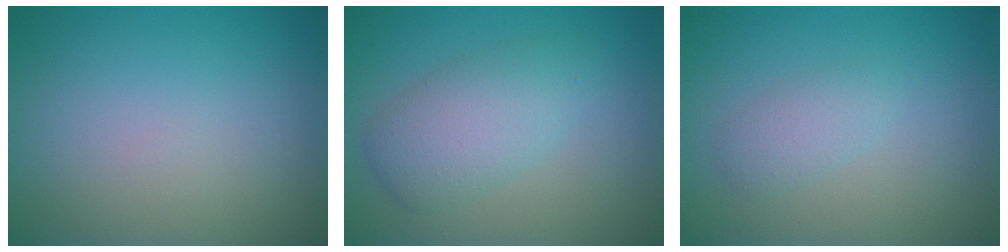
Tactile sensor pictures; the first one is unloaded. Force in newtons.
{"total": 4.2, "press": 4.2, "slide": 0.1}
{"total": 1.8, "press": 1.8, "slide": 0.2}